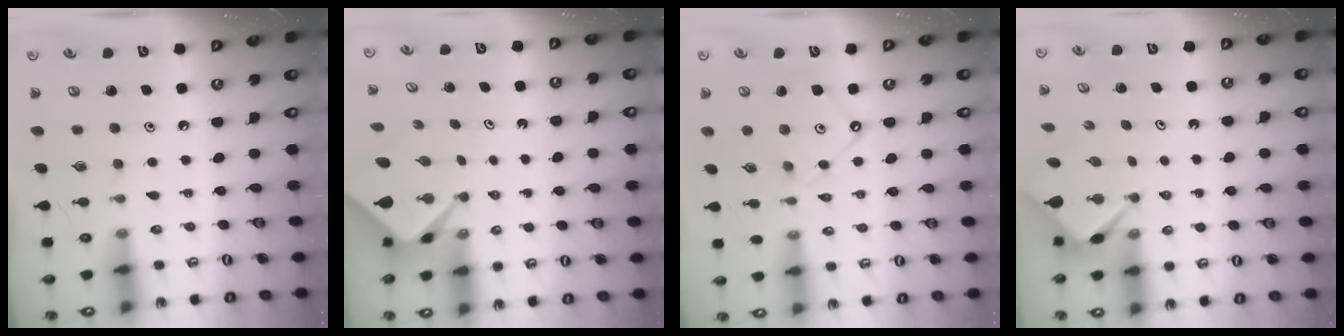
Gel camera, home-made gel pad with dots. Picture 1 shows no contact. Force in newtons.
{"total": 2.3, "press": 2.2, "slide": 0.3}
{"total": 8.9, "press": 8.9, "slide": 0.8}
{"total": 3.0, "press": 3.0, "slide": 0.3}